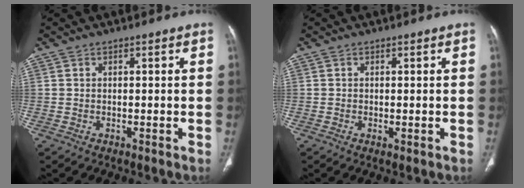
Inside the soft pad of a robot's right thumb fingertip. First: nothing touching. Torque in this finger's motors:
{"motor_torque": [-0.26, -0.13, -0.25, -0.02, -0.03]}